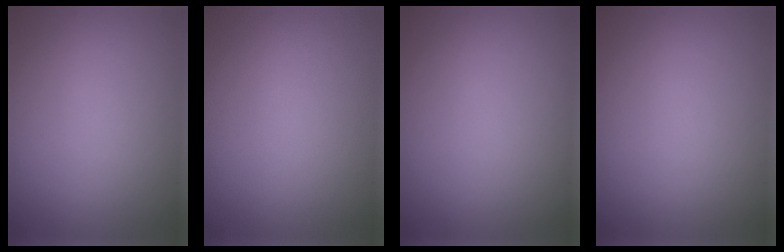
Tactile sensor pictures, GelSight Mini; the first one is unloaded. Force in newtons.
{"total": 0.0}
{"total": 0.0}
{"total": 0.0}